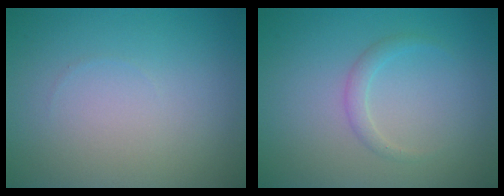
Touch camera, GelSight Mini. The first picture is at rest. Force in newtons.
{"total": 1.2, "press": 1.2, "slide": 0.0}